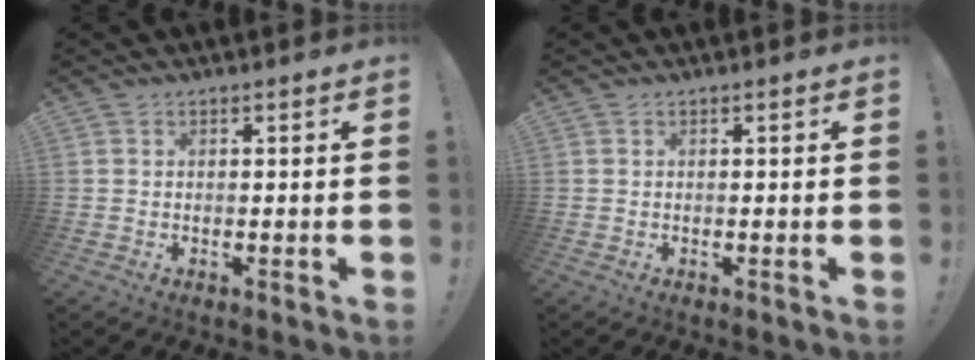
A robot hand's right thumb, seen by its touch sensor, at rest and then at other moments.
{"total": 0.0}